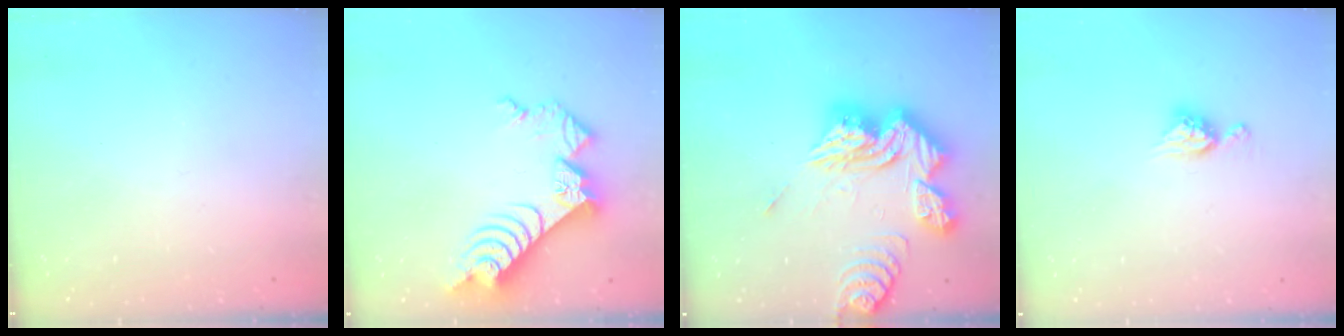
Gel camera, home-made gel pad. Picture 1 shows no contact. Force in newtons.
{"total": 12.8, "press": 12.7, "slide": 1.5}
{"total": 23.5, "press": 23.4, "slide": 2.4}
{"total": 7.7, "press": 7.6, "slide": 0.6}